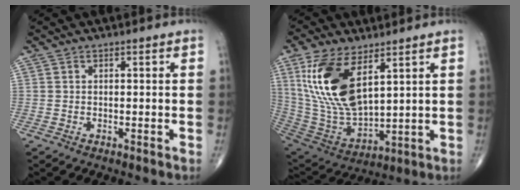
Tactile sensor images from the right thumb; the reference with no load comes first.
{"total": 18.3, "force": [7.5, 8.6, 14.3], "torque": [-0.273, -0.031, 0.159]}